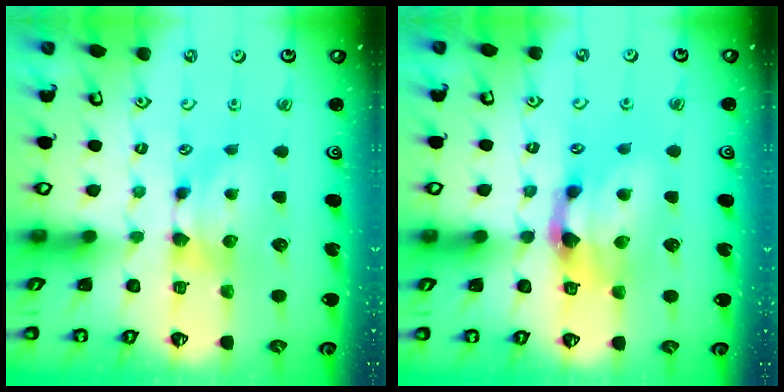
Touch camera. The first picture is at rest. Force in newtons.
{"total": 4.0, "press": 3.6, "slide": 1.8}